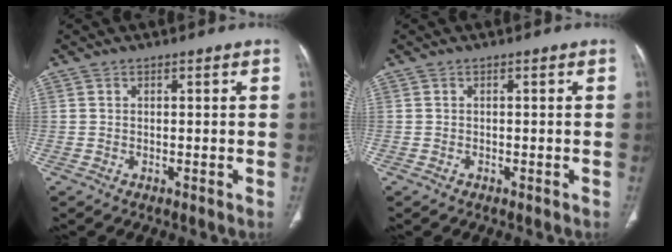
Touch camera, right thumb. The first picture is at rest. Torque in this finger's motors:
{"motor_torque": [0.82, -0.68, -0.09, 0.17, -0.03]}